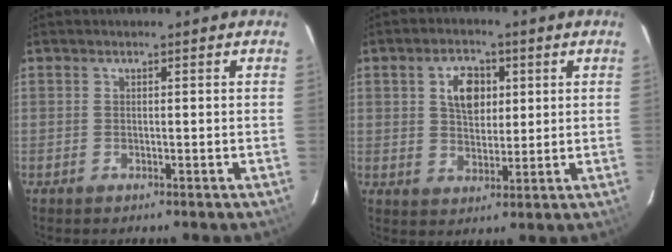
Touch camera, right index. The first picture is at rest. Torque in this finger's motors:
{"motor_torque": [0.12, 0.01, 0.26, 0.07]}